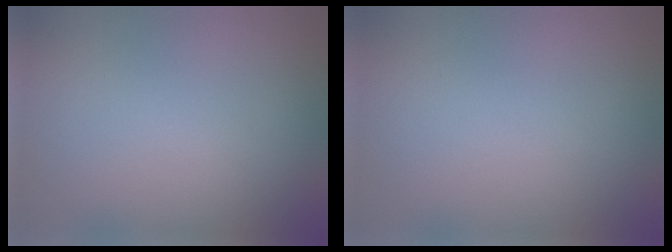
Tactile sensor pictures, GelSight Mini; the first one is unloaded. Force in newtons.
{"total": 0.0}